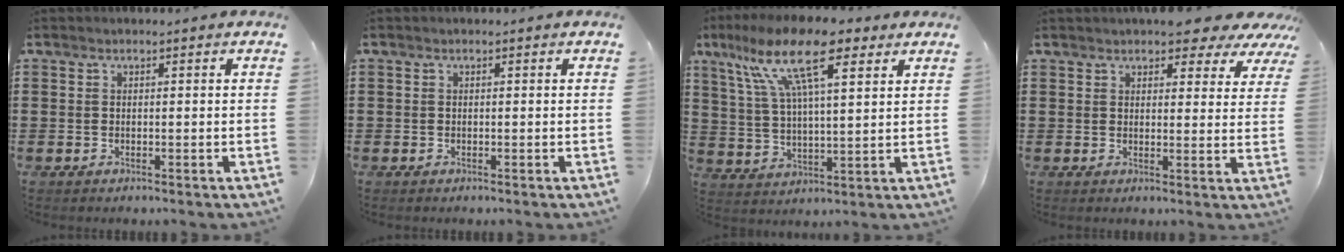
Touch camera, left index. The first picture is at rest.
{"total": 0.0}
{"total": 14.4, "force": [8.8, 4.1, 10.6], "torque": [-0.228, -0.007, 0.152]}
{"total": 5.1, "force": [4.5, 1.6, 1.8], "torque": [-0.028, -0.015, 0.078]}